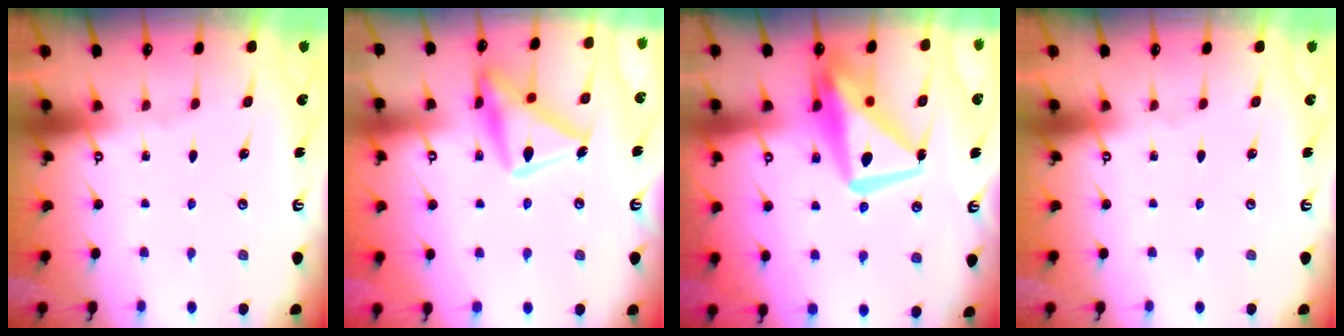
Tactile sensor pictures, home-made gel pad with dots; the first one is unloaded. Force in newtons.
{"total": 18.6, "press": 18.6, "slide": 1.3}
{"total": 15.5, "press": 15.4, "slide": 1.7}
{"total": 0.0}